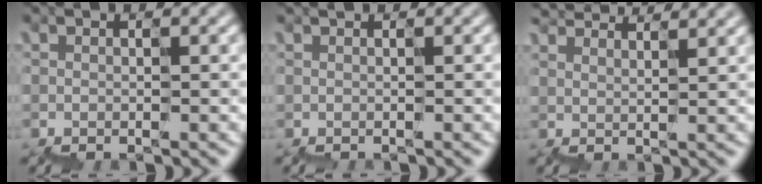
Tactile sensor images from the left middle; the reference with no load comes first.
{"total": 0.0}
{"total": 5.7, "force": [5.4, 1.3, 1.6], "torque": [-0.038, 0.038, 0.061]}